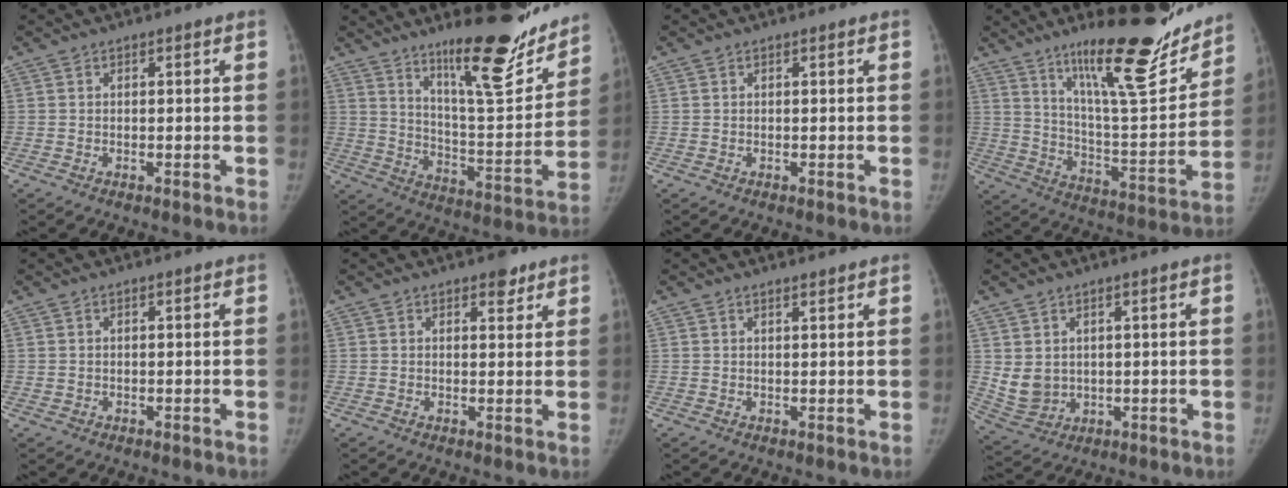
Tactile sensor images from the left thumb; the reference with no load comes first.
{"total": 20.4, "force": [15.1, 4.6, 13.0], "torque": [-0.151, -0.107, 0.239]}
{"total": 0.0}
{"total": 23.0, "force": [16.5, 5.0, 15.2], "torque": [-0.198, -0.100, 0.268]}
{"total": 0.5, "force": [0.2, 0.4, 0.3], "torque": [0.000, -0.001, 0.005]}
{"total": 3.1, "force": [2.1, 1.6, 1.5], "torque": [-0.005, -0.011, 0.029]}
{"total": 1.1, "force": [1.0, 0.1, 0.4], "torque": [-0.004, -0.007, 0.017]}
{"total": 5.8, "force": [1.4, 4.6, 3.1], "torque": [-0.050, -0.016, 0.048]}